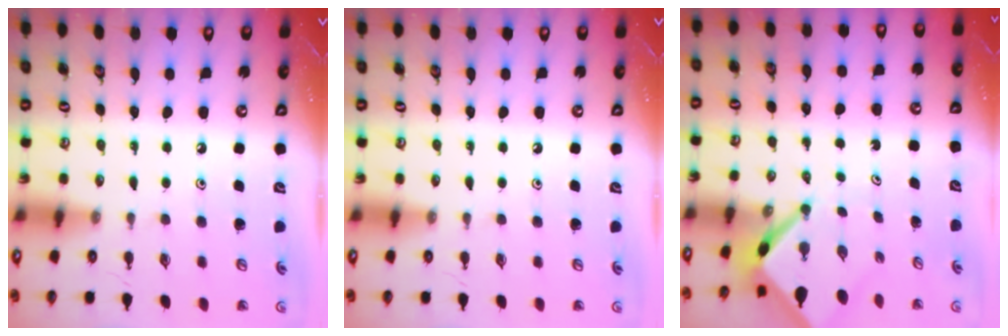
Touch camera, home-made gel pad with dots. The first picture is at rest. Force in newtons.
{"total": 0.0}
{"total": 3.6, "press": 3.6, "slide": 0.2}